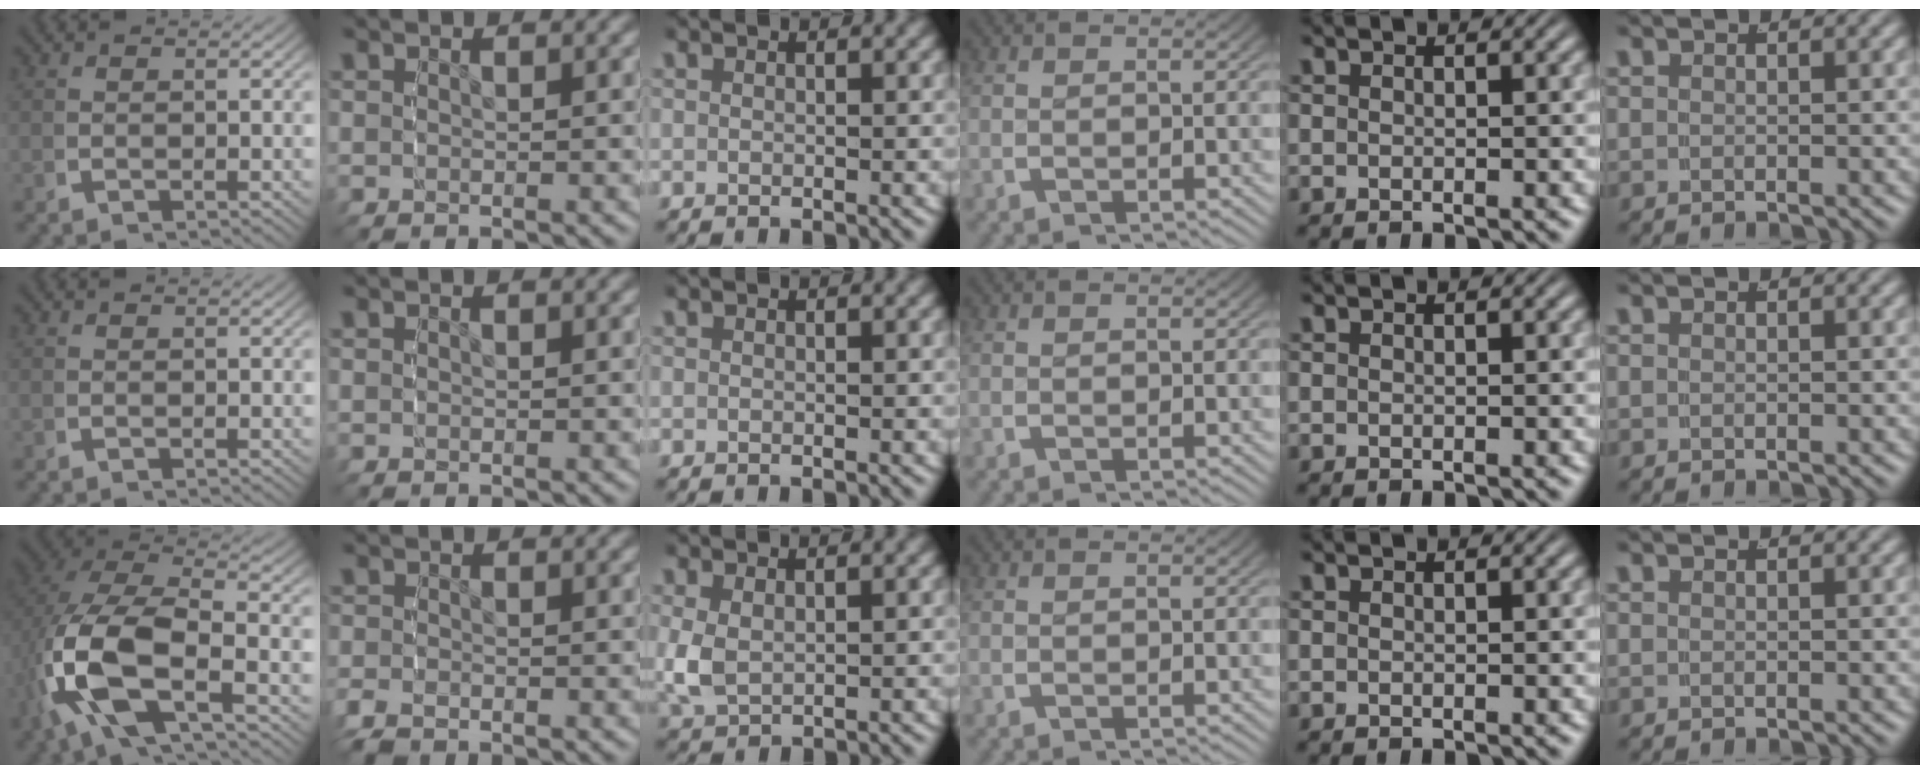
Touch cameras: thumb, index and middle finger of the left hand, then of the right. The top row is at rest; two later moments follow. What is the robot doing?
{"motion": "grasp_and_lifting", "object": "camera"}